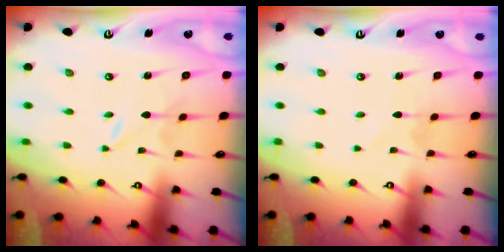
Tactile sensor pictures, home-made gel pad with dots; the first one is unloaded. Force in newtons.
{"total": 1.5, "press": 1.5, "slide": 0.2}